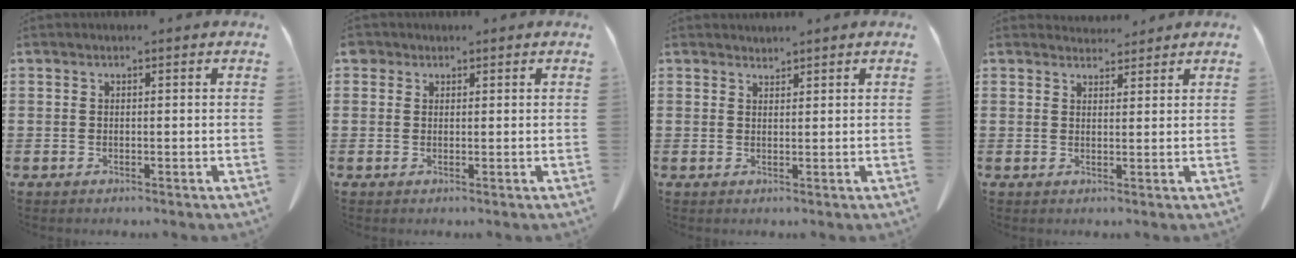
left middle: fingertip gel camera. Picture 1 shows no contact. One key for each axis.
{"total": 1.3, "fx": 0.9, "fy": 1.0, "fz": 0.3, "tx": -0.010, "ty": 0.005, "tz": 0.017}
{"total": 1.2, "fx": 1.2, "fy": 0.1, "fz": -0.1, "tx": -0.001, "ty": -0.002, "tz": 0.024}
{"total": 2.7, "fx": 2.6, "fy": 0.7, "fz": 0.1, "tx": 0.000, "ty": -0.010, "tz": 0.048}